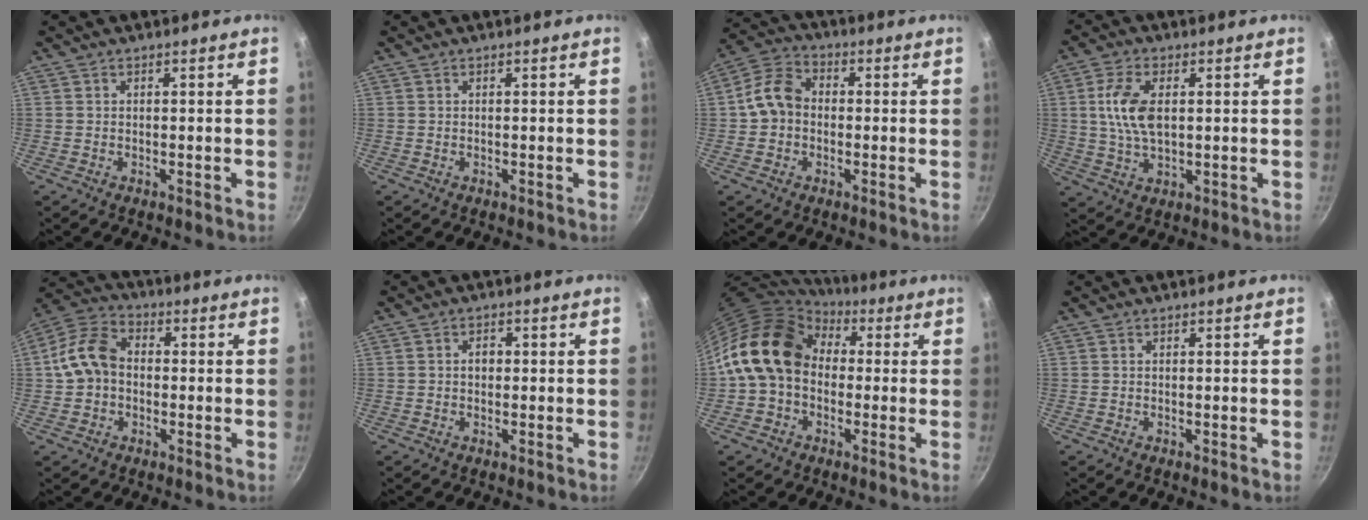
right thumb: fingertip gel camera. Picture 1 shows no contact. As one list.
[{"total": 0.0}, {"total": 8.3, "force": [-0.4, 6.7, 4.9], "torque": [-0.067, 0.025, -0.027]}, {"total": 10.0, "force": [1.6, 5.3, 8.3], "torque": [-0.158, 0.001, 0.031]}, {"total": 10.0, "force": [-0.3, 7.7, 6.3], "torque": [-0.099, 0.029, -0.024]}, {"total": 2.1, "force": [0.0, 1.6, 1.3], "torque": [-0.012, 0.005, -0.003]}, {"total": 15.7, "force": [1.4, 12.2, 9.8], "torque": [-0.151, 0.036, 0.007]}, {"total": 0.0}]